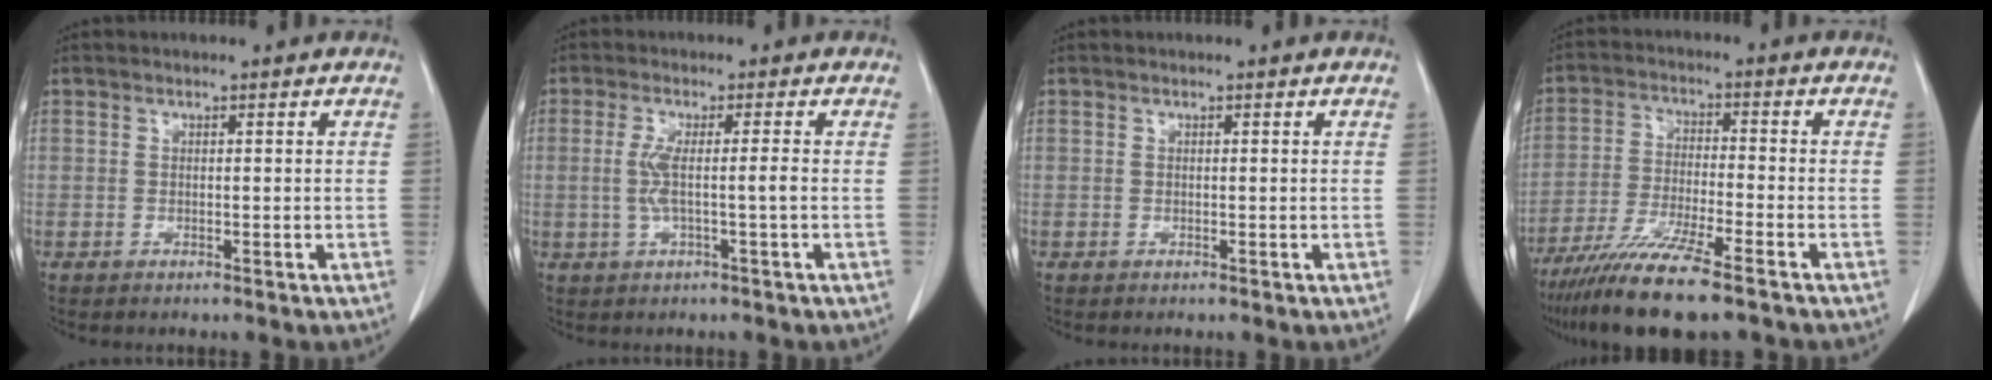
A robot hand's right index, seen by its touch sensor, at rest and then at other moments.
{"total": 4.1, "force": [-0.5, -0.3, 4.0], "torque": [-0.085, 0.001, -0.007]}
{"total": 0.0}
{"total": 12.2, "force": [-8.9, 0.6, 8.2], "torque": [-0.152, -0.032, -0.155]}